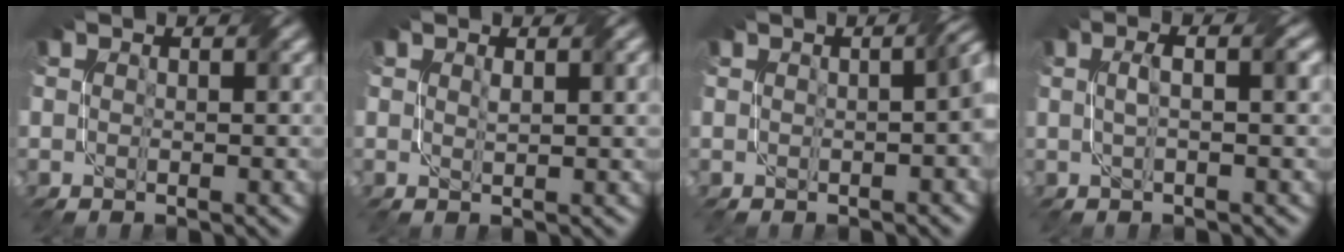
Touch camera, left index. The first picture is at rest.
{"total": 1.6, "force": [0.7, 0.4, 1.4], "torque": [-0.022, 0.000, 0.015]}
{"total": 3.9, "force": [-0.1, 1.4, 3.6], "torque": [-0.027, 0.010, 0.006]}
{"total": 2.8, "force": [0.4, 0.8, 2.7], "torque": [-0.044, 0.012, 0.005]}